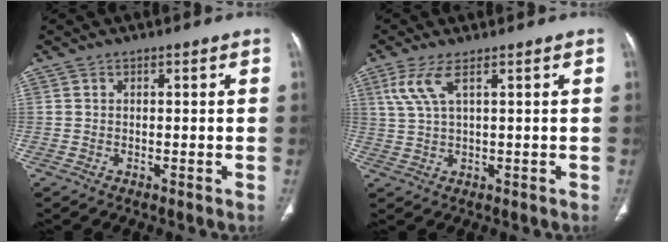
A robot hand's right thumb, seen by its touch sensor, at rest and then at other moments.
{"total": 4.8, "force": [2.2, 1.0, 4.2], "torque": [-0.116, 0.001, 0.056]}